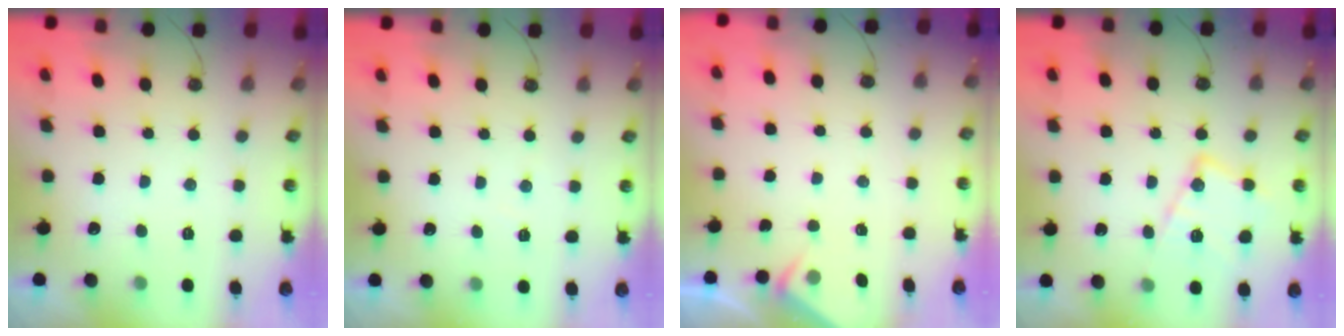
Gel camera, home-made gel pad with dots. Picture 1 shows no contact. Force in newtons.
{"total": 3.1, "press": 3.0, "slide": 0.5}
{"total": 3.0, "press": 3.0, "slide": 0.5}
{"total": 14.7, "press": 14.7, "slide": 1.2}